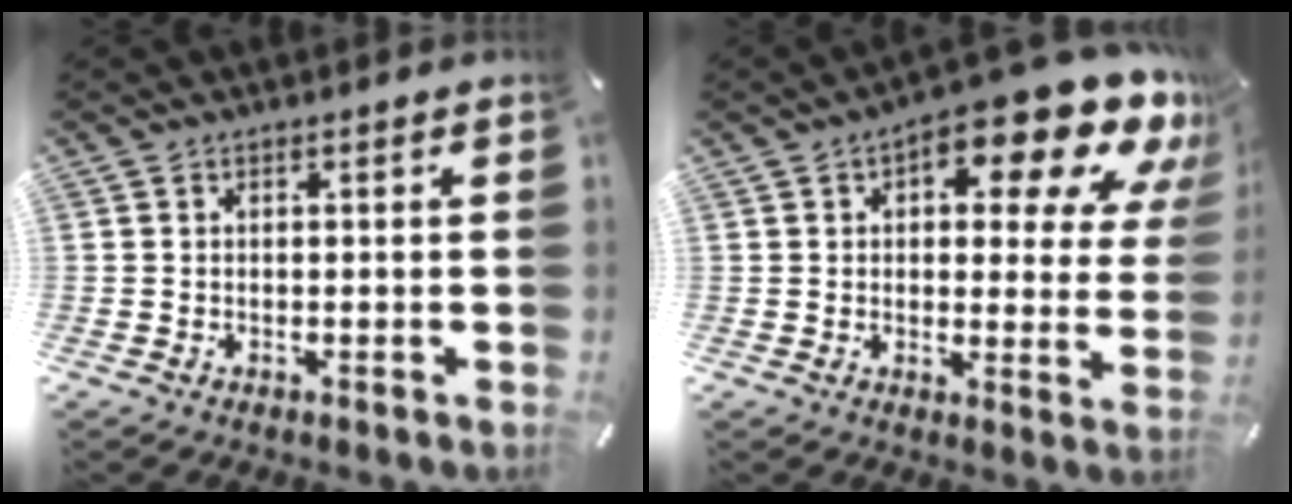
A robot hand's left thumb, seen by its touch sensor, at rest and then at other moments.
{"total": 17.4, "force": [10.2, 7.0, 12.2], "torque": [-0.159, -0.071, 0.163]}